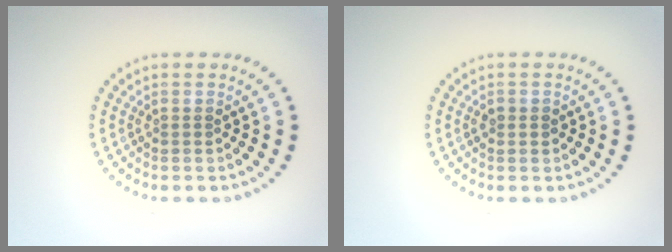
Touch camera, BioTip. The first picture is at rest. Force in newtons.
{"total": 1.0, "press": 1.0, "slide": 0.3}